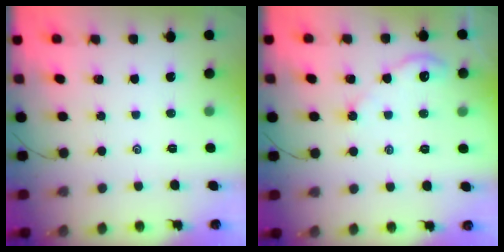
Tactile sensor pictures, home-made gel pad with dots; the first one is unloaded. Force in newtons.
{"total": 4.4, "press": 4.3, "slide": 0.7}